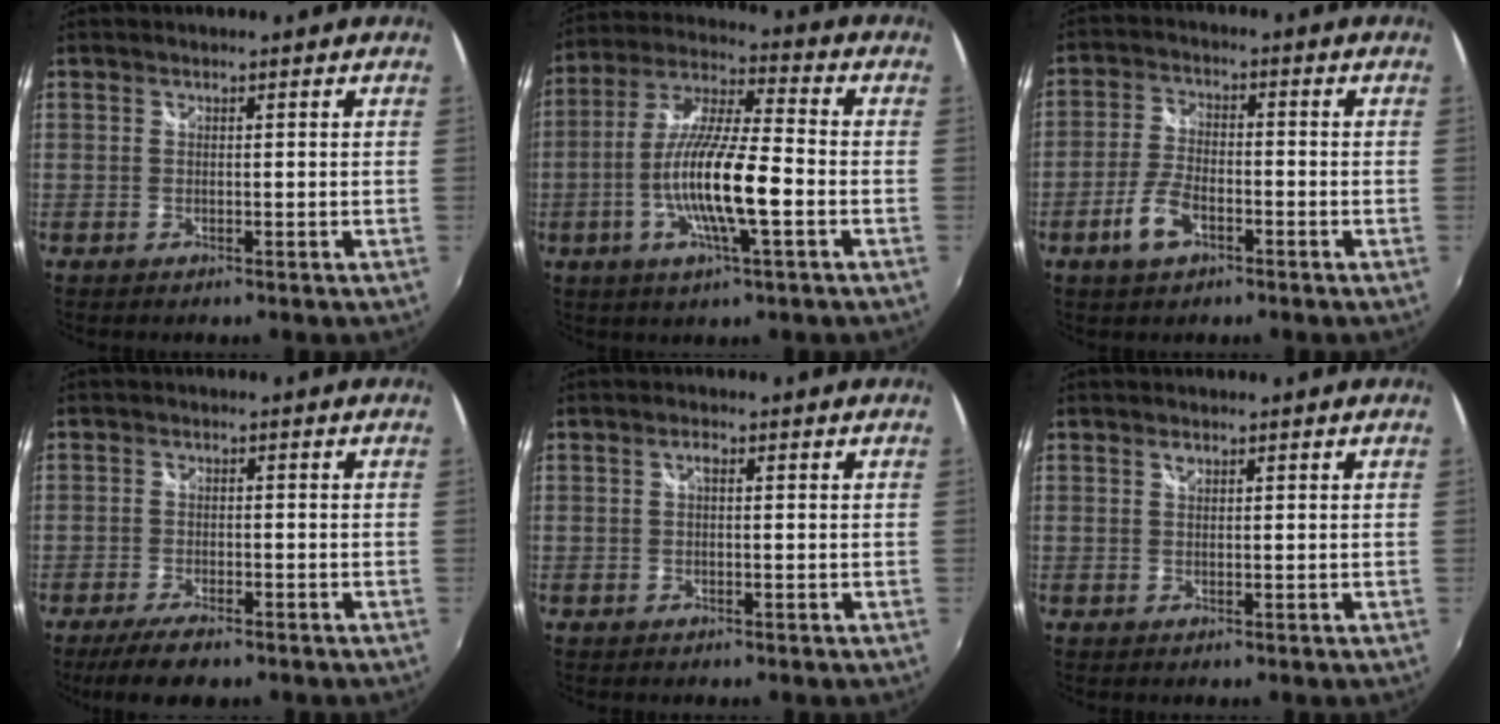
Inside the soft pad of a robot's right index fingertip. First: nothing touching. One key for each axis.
{"total": 14.4, "fx": -4.0, "fy": 2.2, "fz": 13.7, "tx": -0.269, "ty": -0.005, "tz": -0.077}
{"total": 6.7, "fx": -3.5, "fy": 3.2, "fz": 4.7, "tx": -0.103, "ty": 0.002, "tz": -0.062}
{"total": 6.2, "fx": -4.6, "fy": 2.1, "fz": 3.4, "tx": -0.087, "ty": -0.011, "tz": -0.083}
{"total": 1.2, "fx": 0.1, "fy": 0.5, "fz": 1.1, "tx": -0.019, "ty": 0.005, "tz": -0.001}
{"total": 0.8, "fx": 0.5, "fy": 0.4, "fz": 0.5, "tx": -0.008, "ty": 0.002, "tz": 0.008}